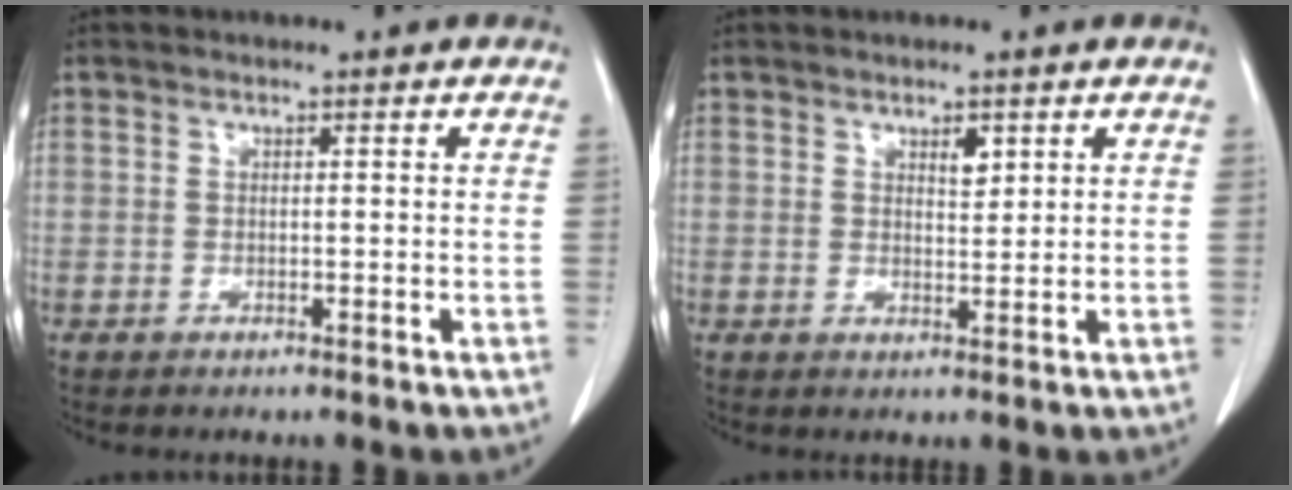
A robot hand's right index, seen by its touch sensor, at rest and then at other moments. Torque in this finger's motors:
{"motor_torque": [0.01, 0.01, 0.01, 0.01]}